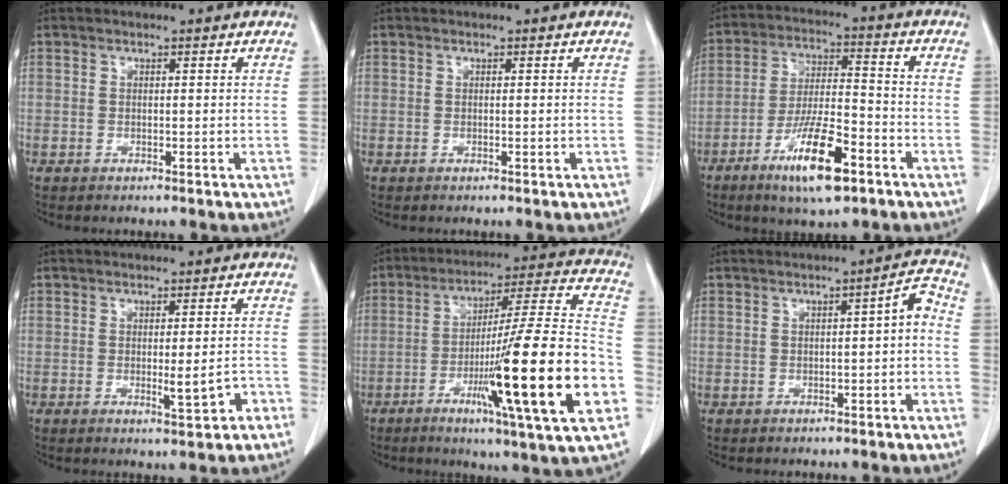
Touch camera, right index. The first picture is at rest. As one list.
[{"total": 0.0}, {"total": 12.3, "force": [-6.9, 2.4, 9.9], "torque": [-0.187, -0.015, -0.120]}, {"total": 3.8, "force": [-1.5, 0.6, 3.5], "torque": [-0.044, -0.002, -0.017]}, {"total": 23.4, "force": [-7.2, -0.1, 22.2], "torque": [-0.324, -0.015, -0.117]}, {"total": 3.2, "force": [-0.6, 0.6, 3.1], "torque": [-0.041, 0.016, -0.008]}]